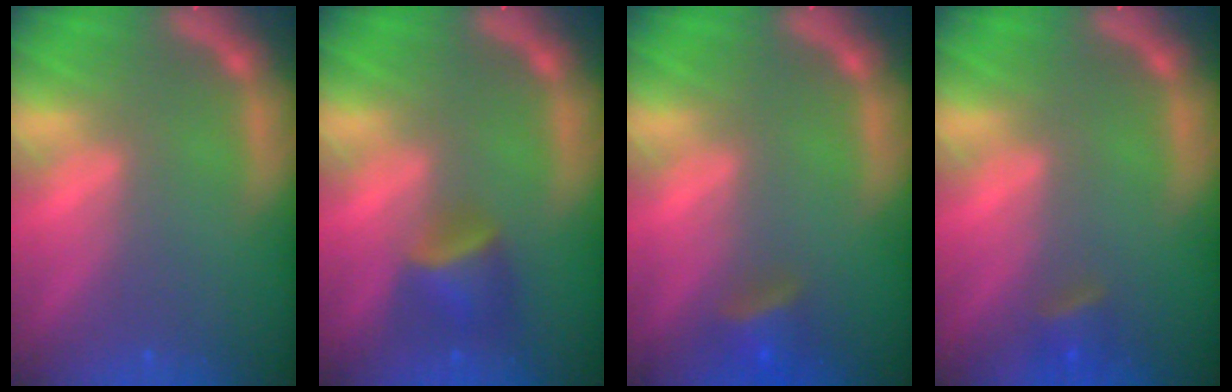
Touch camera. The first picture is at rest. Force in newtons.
{"total": 3.4}
{"total": 2.9}
{"total": 1.9}